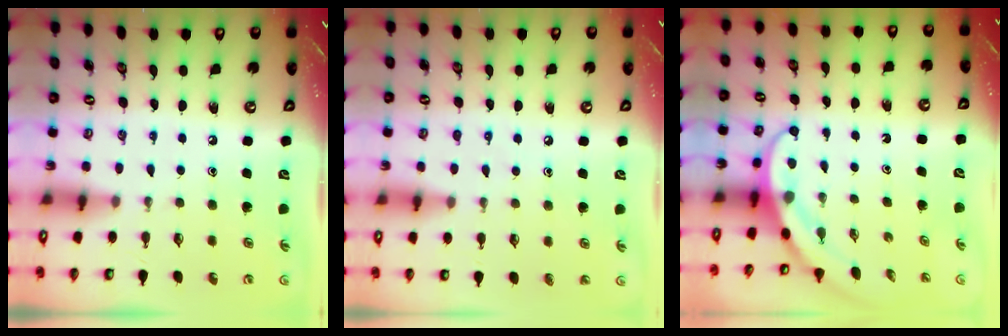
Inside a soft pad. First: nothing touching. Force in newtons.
{"total": 5.7, "press": 5.7, "slide": 0.6}
{"total": 3.8, "press": 3.8, "slide": 0.3}